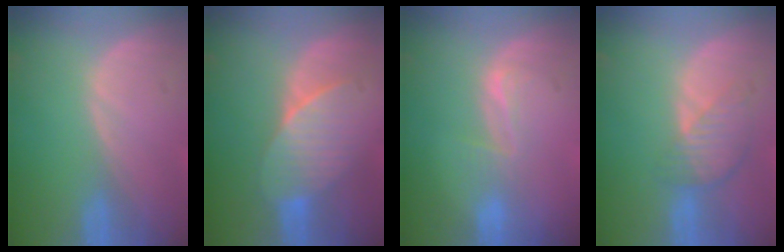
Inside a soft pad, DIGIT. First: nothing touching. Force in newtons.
{"total": 7.1, "press": 6.7, "slide": 2.2}
{"total": 2.7, "press": 2.3, "slide": 1.5}
{"total": 4.6, "press": 4.2, "slide": 2.0}